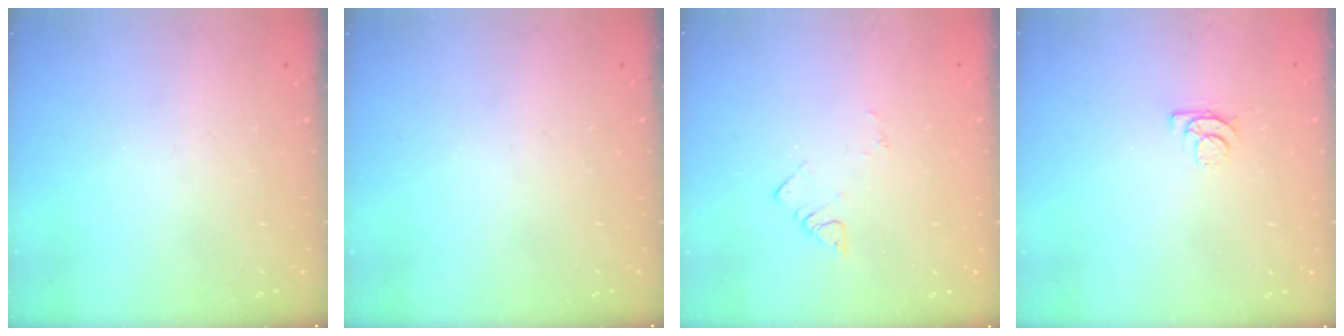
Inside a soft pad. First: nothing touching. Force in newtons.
{"total": 0.0}
{"total": 3.5, "press": 3.5, "slide": 0.3}
{"total": 5.5, "press": 5.5, "slide": 0.6}